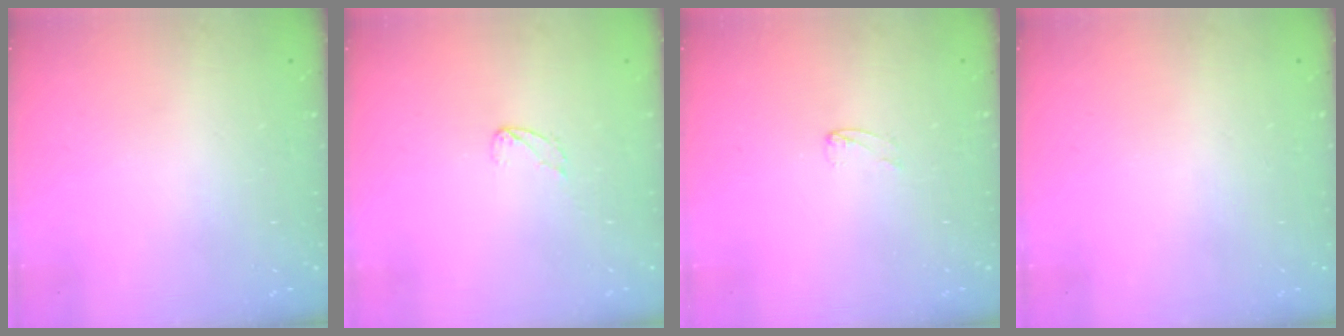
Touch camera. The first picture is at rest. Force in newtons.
{"total": 3.3, "press": 3.3, "slide": 0.3}
{"total": 1.7, "press": 1.7, "slide": 0.1}
{"total": 0.0}